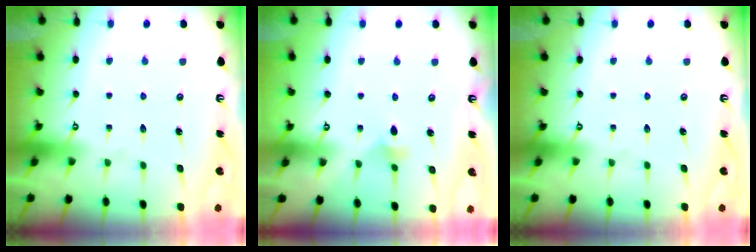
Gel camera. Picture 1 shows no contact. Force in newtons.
{"total": 4.7, "press": 4.6, "slide": 0.7}
{"total": 0.0}